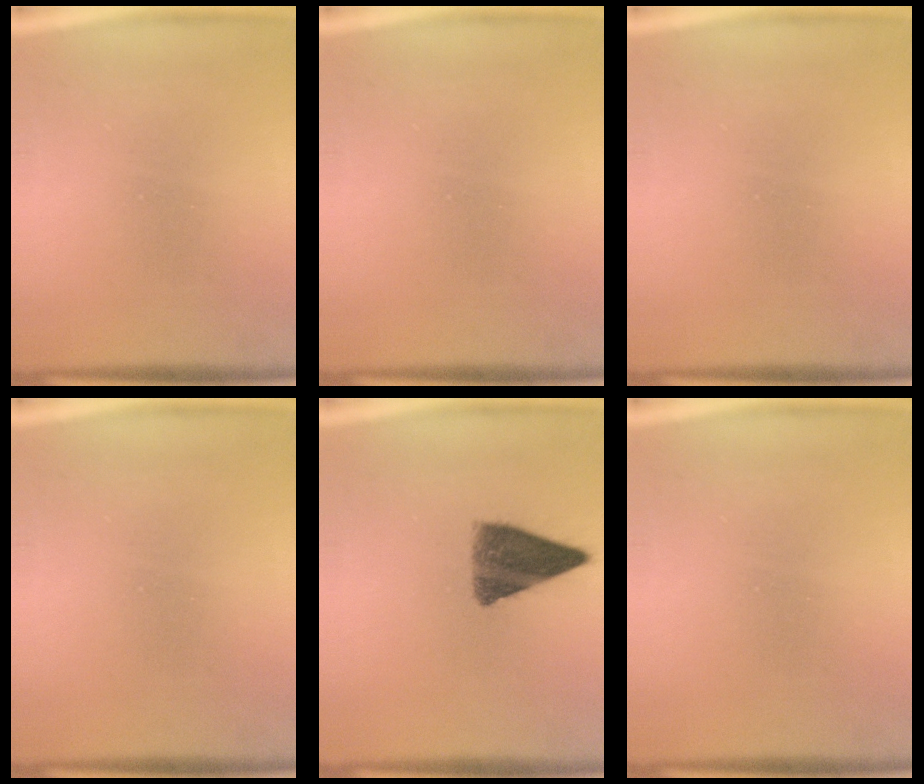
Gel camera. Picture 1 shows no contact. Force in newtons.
{"total": 0.0}
{"total": 0.0}
{"total": 0.0}
{"total": 8.4}
{"total": 0.0}